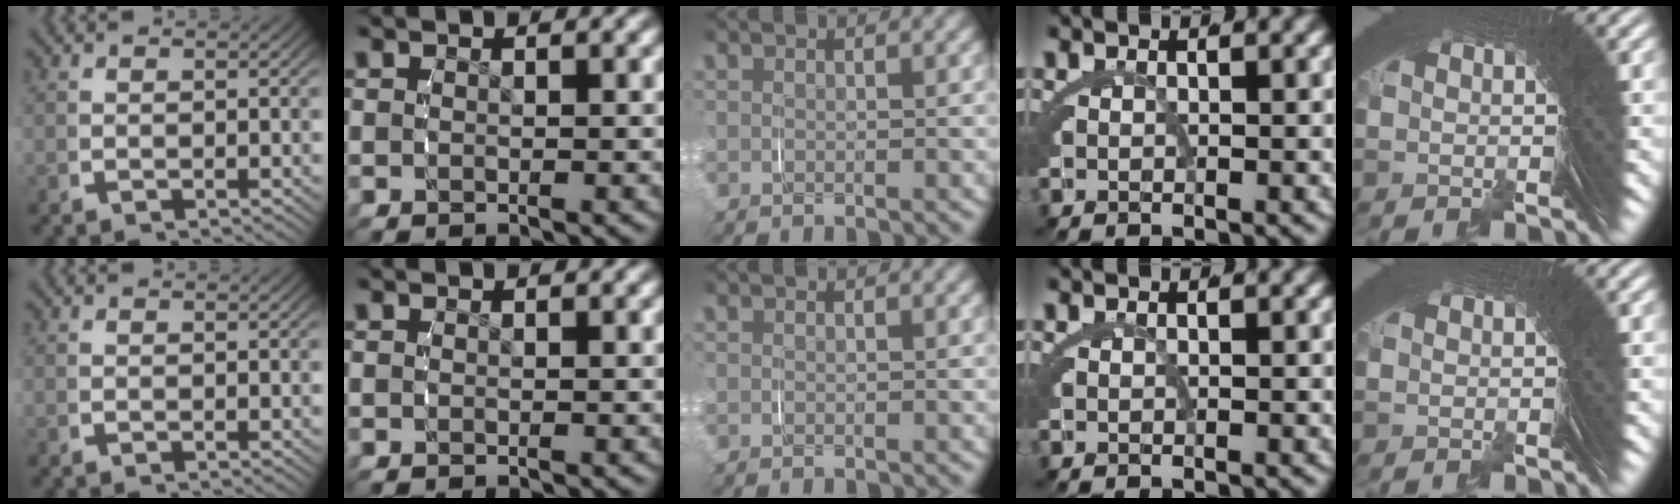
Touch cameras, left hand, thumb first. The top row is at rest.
{}